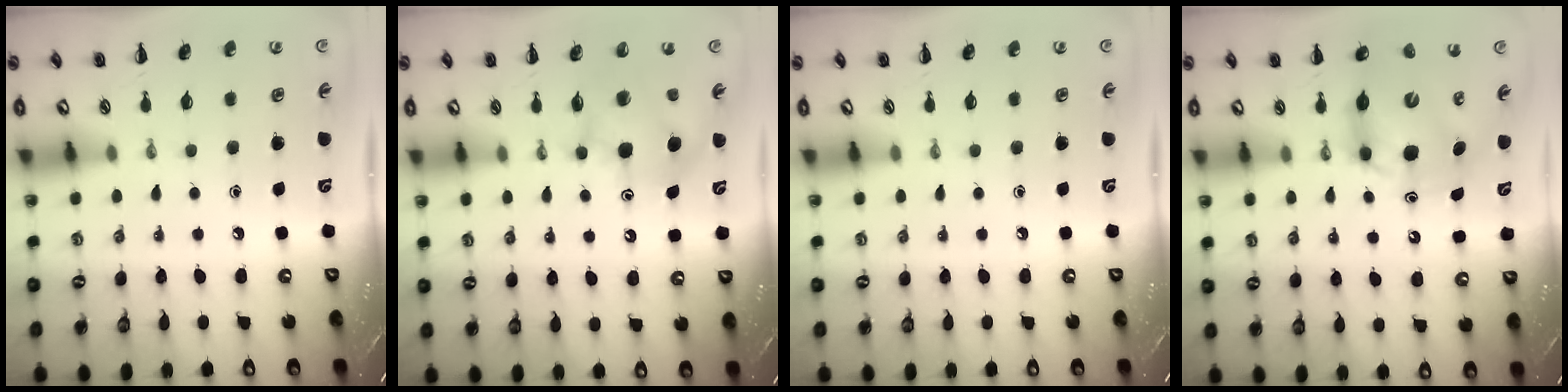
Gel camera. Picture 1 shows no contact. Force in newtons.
{"total": 8.4, "press": 8.3, "slide": 1.0}
{"total": 0.0}
{"total": 7.8, "press": 7.6, "slide": 2.0}